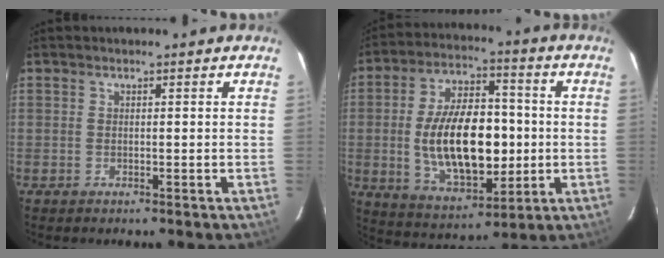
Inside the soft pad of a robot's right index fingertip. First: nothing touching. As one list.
[{"total": 18.9, "force": [-1.3, 9.7, 16.1], "torque": [-0.299, 0.008, -0.002]}]